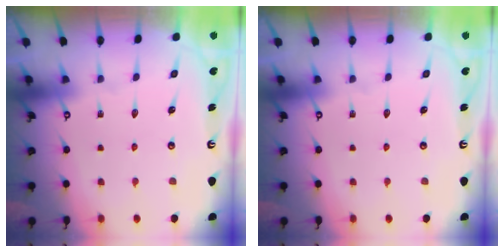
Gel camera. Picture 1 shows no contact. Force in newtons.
{"total": 0.0}